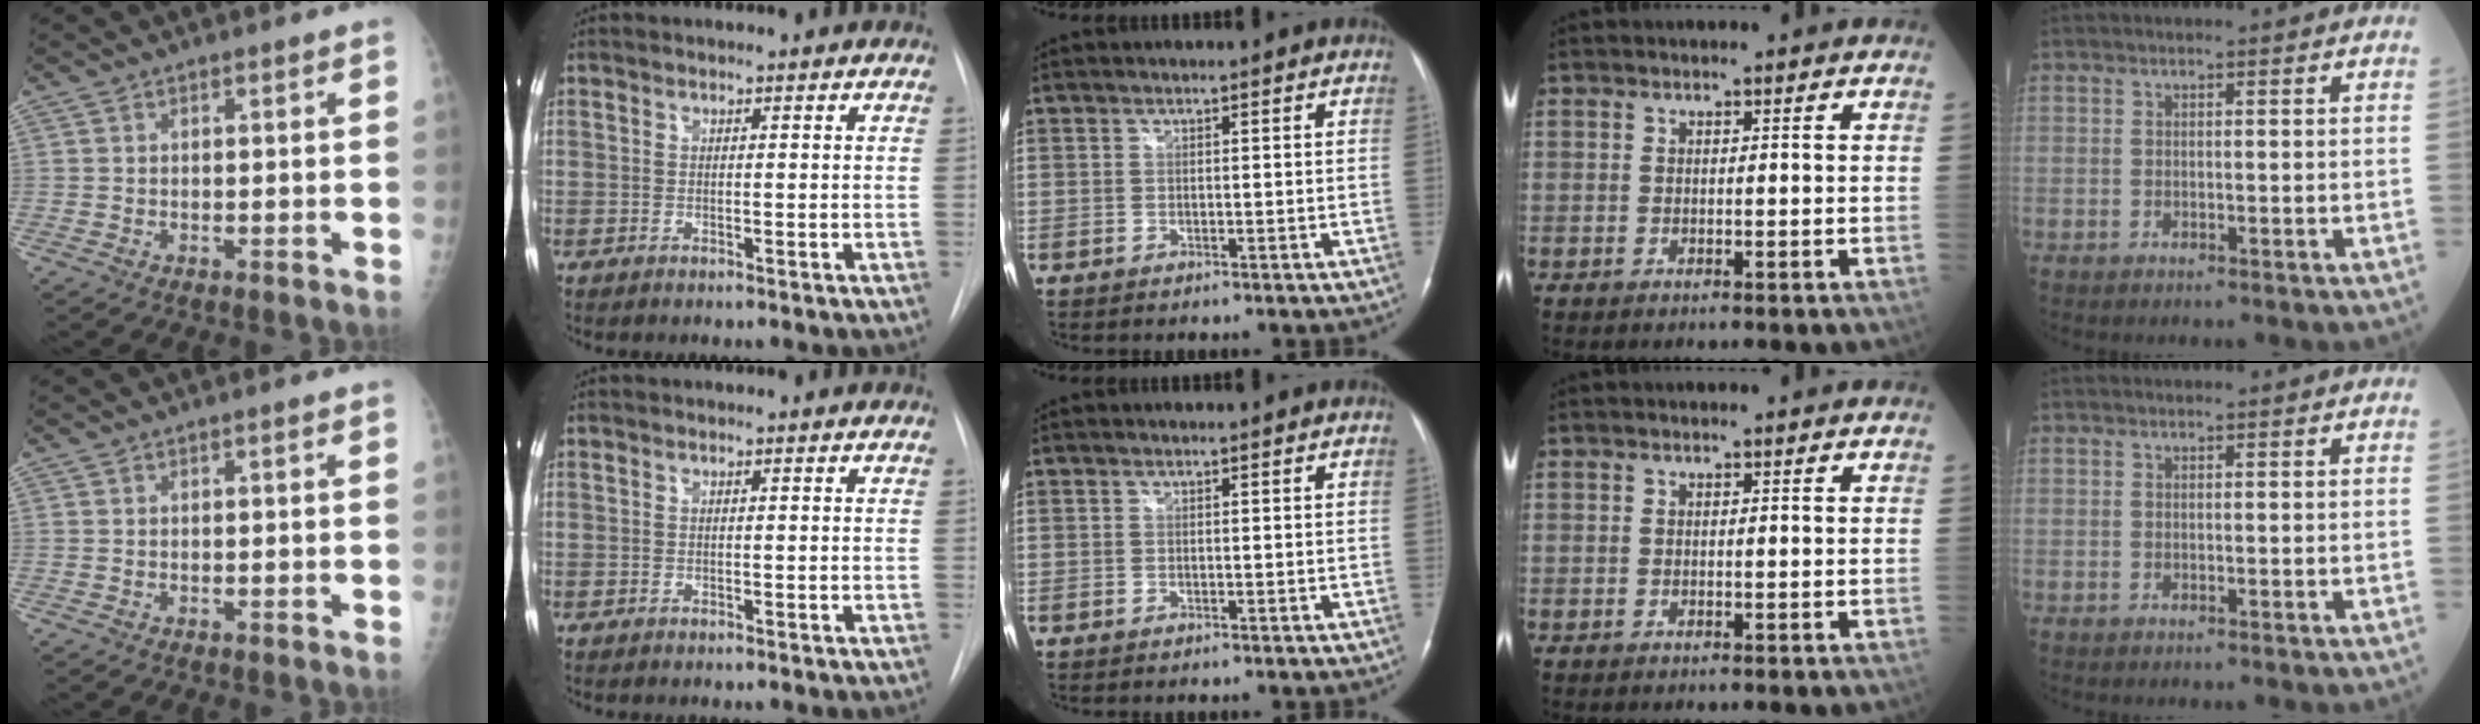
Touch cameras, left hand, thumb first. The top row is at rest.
{}